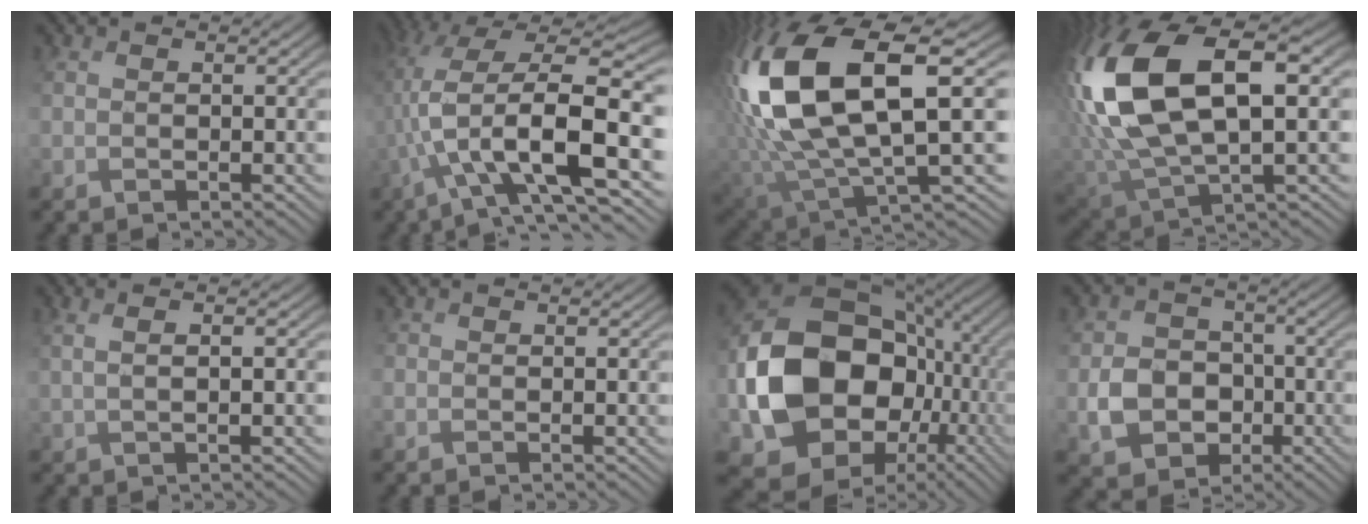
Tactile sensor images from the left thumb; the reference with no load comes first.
{"total": 14.5, "force": [-1.5, 5.7, 13.2], "torque": [-0.284, 0.010, -0.027]}
{"total": 17.5, "force": [4.2, 7.6, 15.2], "torque": [-0.356, -0.004, 0.083]}
{"total": 17.3, "force": [4.0, 8.7, 14.5], "torque": [-0.359, 0.008, 0.084]}
{"total": 1.6, "force": [0.6, 0.0, 1.5], "torque": [-0.024, -0.002, 0.014]}
{"total": 0.7, "force": [-0.3, 0.7, 0.2], "torque": [-0.004, -0.003, -0.007]}
{"total": 18.4, "force": [-1.4, 15.0, 10.6], "torque": [-0.236, -0.029, -0.014]}
{"total": 5.9, "force": [-1.5, 5.1, 2.5], "torque": [-0.054, -0.001, -0.036]}